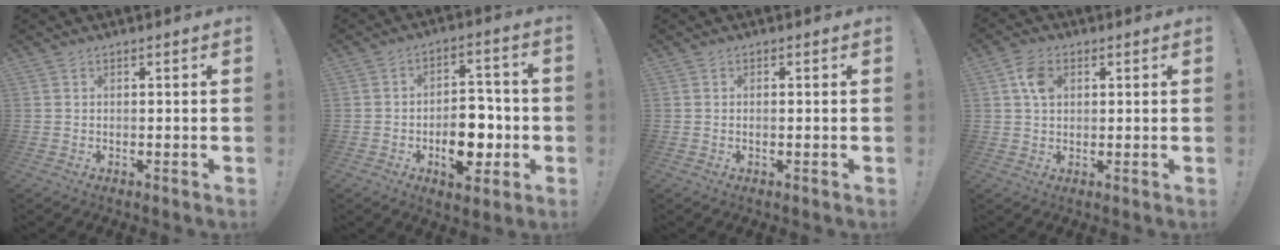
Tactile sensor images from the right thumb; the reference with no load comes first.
{"total": 12.7, "force": [-3.5, 8.0, 9.3], "torque": [-0.126, 0.023, -0.055]}
{"total": 0.7, "force": [-0.2, 0.0, 0.7], "torque": [-0.013, 0.001, -0.003]}
{"total": 5.9, "force": [1.6, 4.1, 3.9], "torque": [-0.065, 0.006, 0.032]}